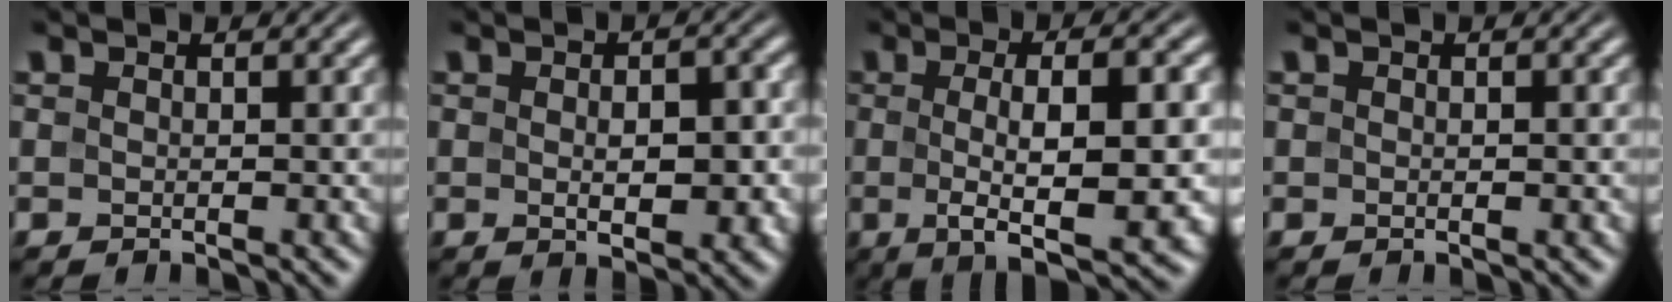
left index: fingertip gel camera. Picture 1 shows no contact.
{"total": 4.7, "force": [-0.3, 2.2, 4.1], "torque": [-0.057, -0.004, 0.002]}
{"total": 9.4, "force": [-0.7, 2.6, 9.0], "torque": [-0.133, -0.004, -0.011]}
{"total": 0.6, "force": [0.0, 0.3, 0.5], "torque": [-0.007, -0.002, 0.001]}